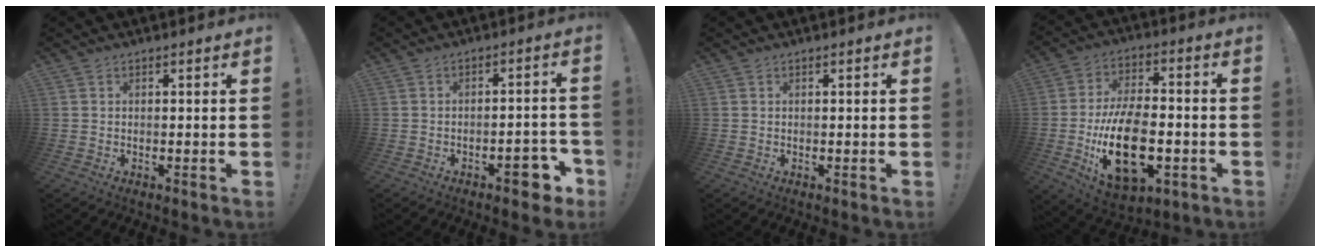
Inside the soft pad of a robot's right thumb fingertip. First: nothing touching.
{"total": 7.6, "force": [-4.4, 2.9, 5.5], "torque": [-0.059, 0.025, -0.071]}
{"total": 0.0}
{"total": 22.6, "force": [-6.1, 12.6, 17.8], "torque": [-0.318, 0.024, -0.090]}